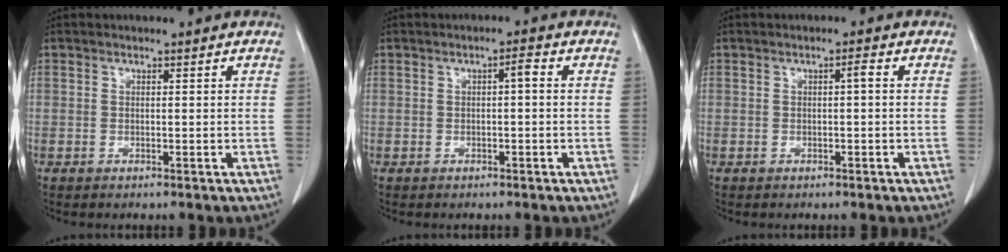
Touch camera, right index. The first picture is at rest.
{"total": 1.5, "force": [0.1, 0.2, 1.5], "torque": [-0.023, 0.005, 0.001]}
{"total": 1.0, "force": [0.0, 0.1, 1.0], "torque": [-0.016, 0.002, 0.000]}